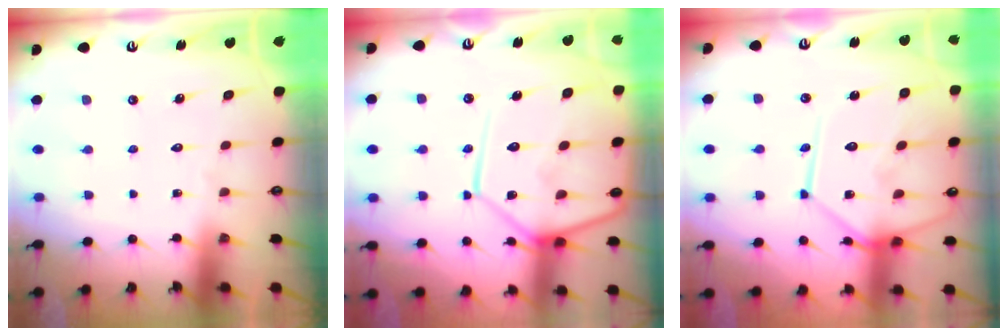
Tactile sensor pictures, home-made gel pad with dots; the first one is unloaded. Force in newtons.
{"total": 17.1, "press": 17.0, "slide": 2.4}
{"total": 16.8, "press": 16.7, "slide": 1.7}